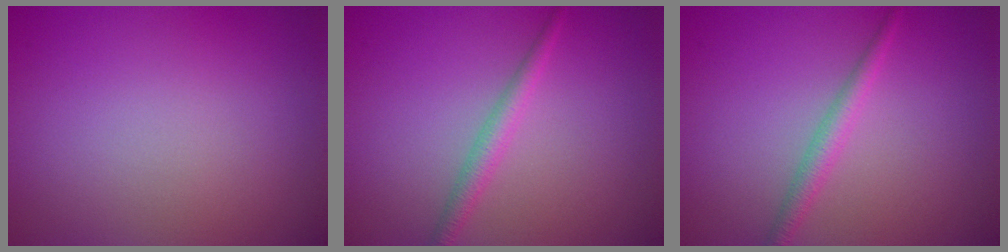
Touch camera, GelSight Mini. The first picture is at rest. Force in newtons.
{"total": 1.9, "press": 1.9, "slide": 0.1}
{"total": 1.9, "press": 1.9, "slide": 0.1}